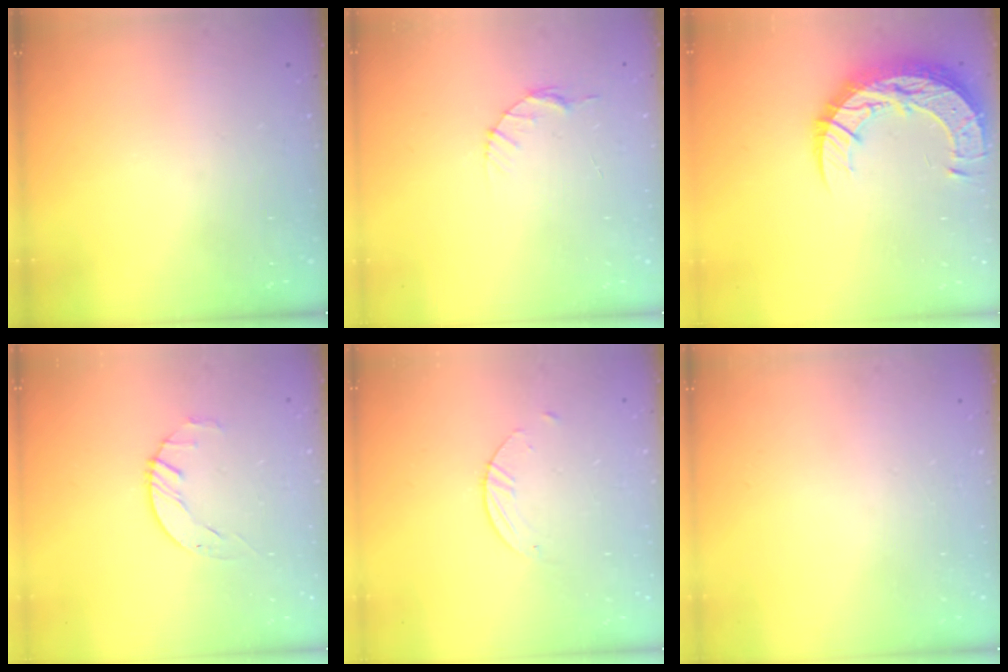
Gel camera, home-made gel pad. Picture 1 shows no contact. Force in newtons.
{"total": 4.3, "press": 4.3, "slide": 0.5}
{"total": 16.4, "press": 16.4, "slide": 1.0}
{"total": 1.5, "press": 1.5, "slide": 0.2}
{"total": 1.5, "press": 1.5, "slide": 0.1}
{"total": 0.0}